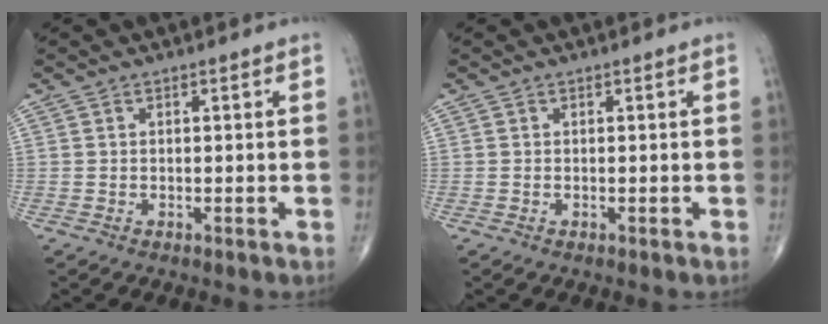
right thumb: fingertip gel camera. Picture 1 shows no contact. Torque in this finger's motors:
{"motor_torque": [-0.29, -0.01, -0.16, -0.05, -0.03]}